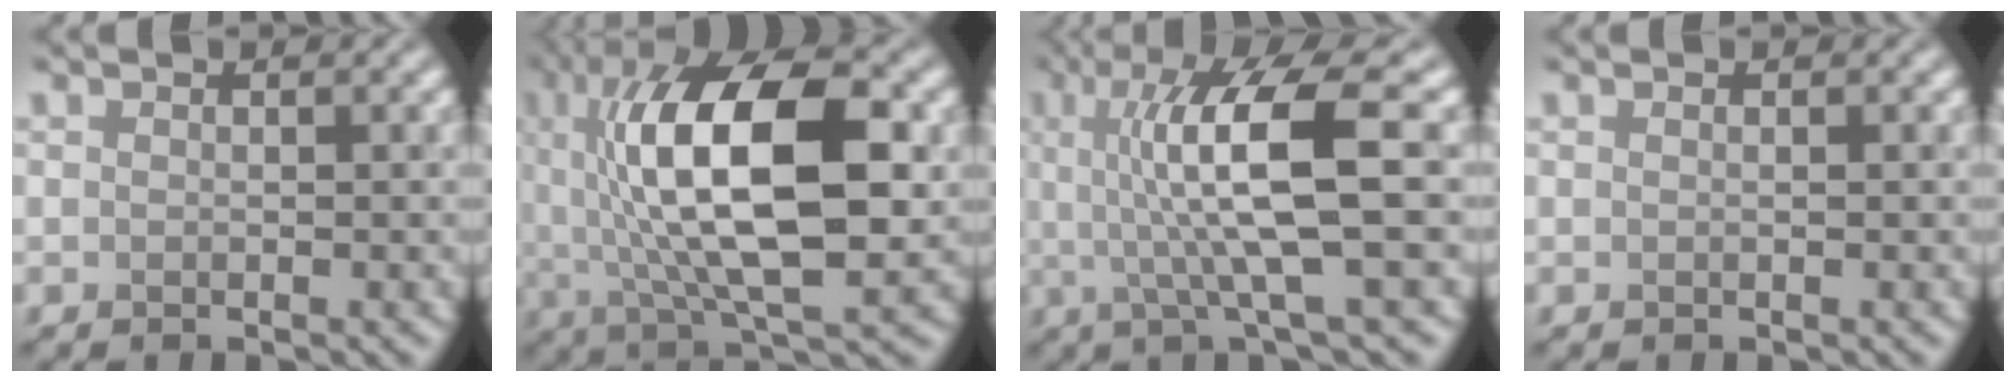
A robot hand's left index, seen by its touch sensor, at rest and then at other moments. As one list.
[{"total": 14.1, "force": [1.7, 5.4, 13.0], "torque": [-0.216, 0.013, 0.024]}, {"total": 9.3, "force": [1.0, 1.8, 9.0], "torque": [-0.137, 0.000, 0.019]}, {"total": 0.0}]